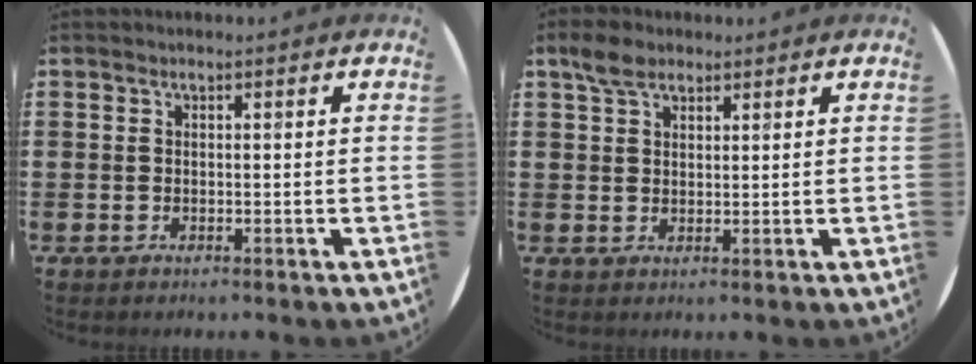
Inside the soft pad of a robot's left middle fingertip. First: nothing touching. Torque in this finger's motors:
{"motor_torque": [0.49, -0.44, 0.05, 0.01]}